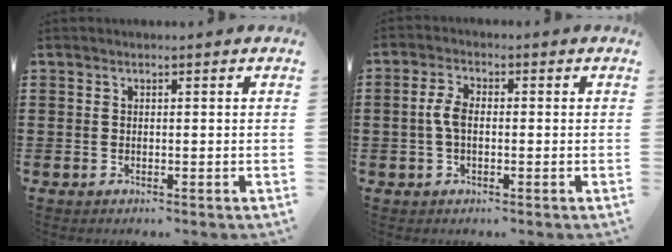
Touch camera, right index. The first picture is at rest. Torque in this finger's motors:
{"motor_torque": [0.75, -0.37, 0.44, 0.14]}